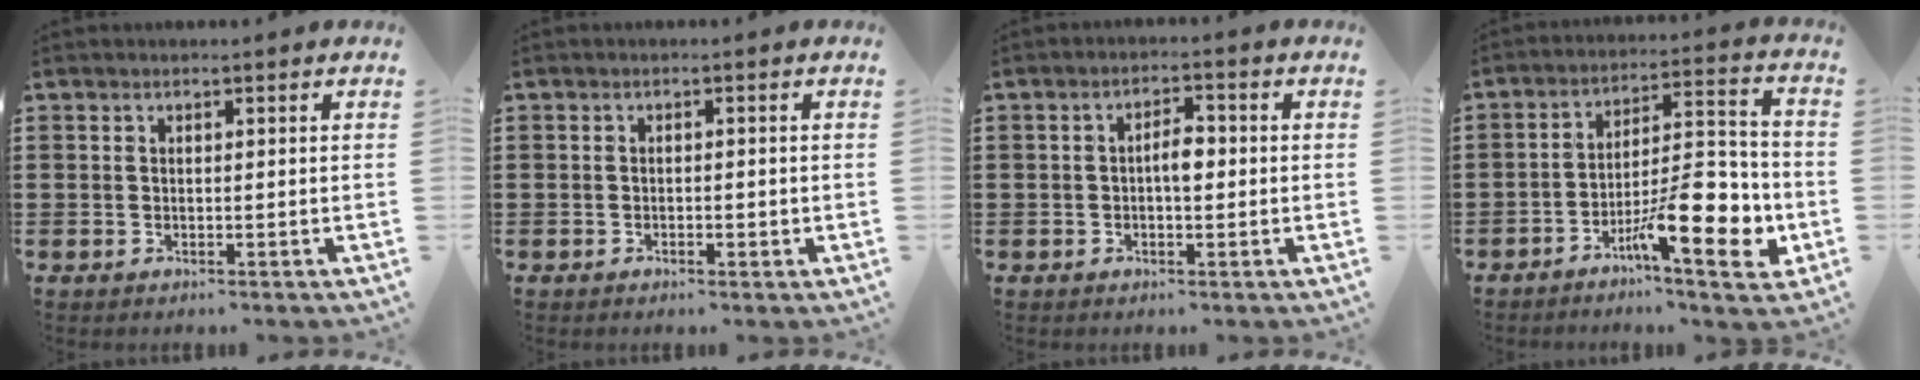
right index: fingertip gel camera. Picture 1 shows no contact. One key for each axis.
{"total": 1.0, "fx": -0.6, "fy": 0.4, "fz": 0.7, "tx": -0.015, "ty": -0.003, "tz": -0.011}
{"total": 3.2, "fx": -0.3, "fy": 1.3, "fz": 2.9, "tx": -0.054, "ty": 0.005, "tz": -0.006}
{"total": 13.3, "fx": -6.5, "fy": 3.9, "fz": 10.9, "tx": -0.170, "ty": 0.006, "tz": -0.113}